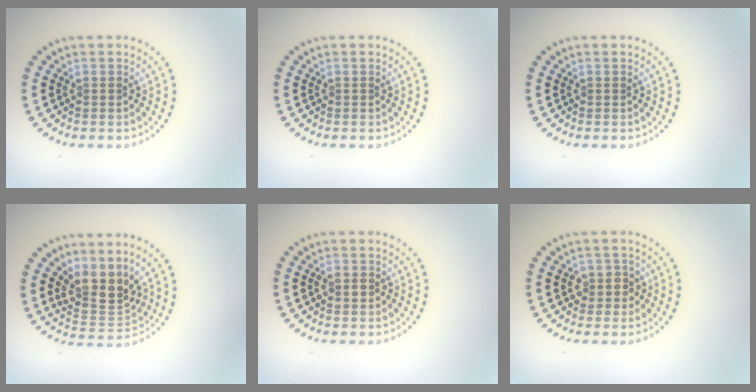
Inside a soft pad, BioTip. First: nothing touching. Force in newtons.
{"total": 0.0}
{"total": 0.0}
{"total": 3.8, "press": 2.9, "slide": 2.5}
{"total": 1.5, "press": 1.5, "slide": 0.2}
{"total": 1.8, "press": 1.5, "slide": 1.0}